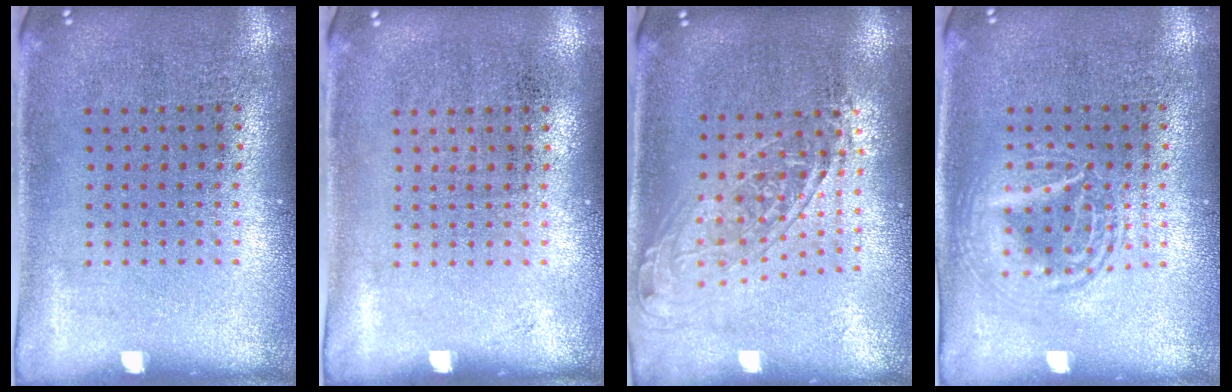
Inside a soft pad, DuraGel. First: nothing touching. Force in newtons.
{"total": 0.0}
{"total": 1.5, "press": 1.3, "slide": 0.8}
{"total": 1.6, "press": 1.6, "slide": 0.2}